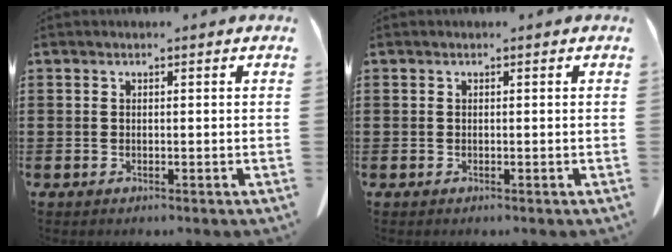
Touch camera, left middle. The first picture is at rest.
{"total": 0.0}